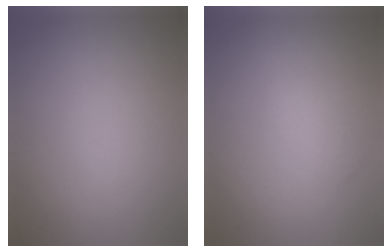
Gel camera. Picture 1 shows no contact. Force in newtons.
{"total": 1.1, "press": 1.1, "slide": 0.1}